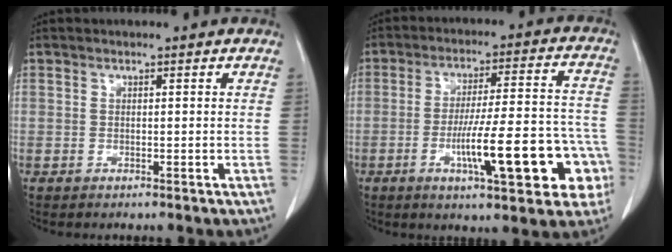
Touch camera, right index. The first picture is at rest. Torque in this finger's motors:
{"motor_torque": [1.42, -0.32, 0.45, 0.17]}